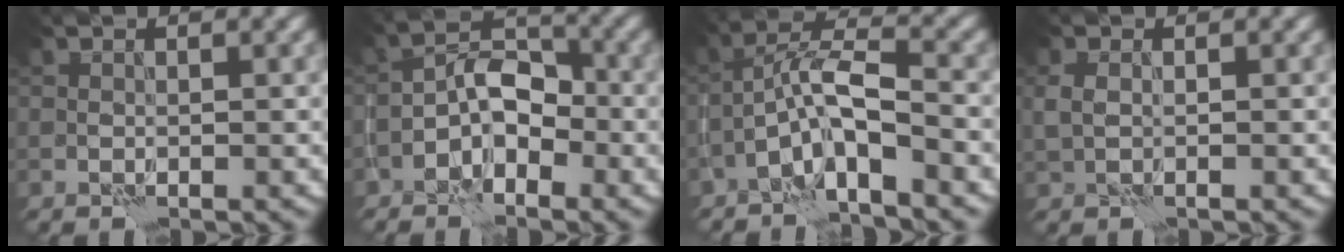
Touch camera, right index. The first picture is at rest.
{"total": 3.7, "force": [-1.8, 2.0, 2.6], "torque": [-0.034, 0.015, -0.038]}
{"total": 5.1, "force": [-2.4, 1.0, 4.4], "torque": [-0.079, 0.017, -0.051]}
{"total": 0.6, "force": [0.6, 0.1, 0.2], "torque": [-0.010, -0.001, 0.014]}